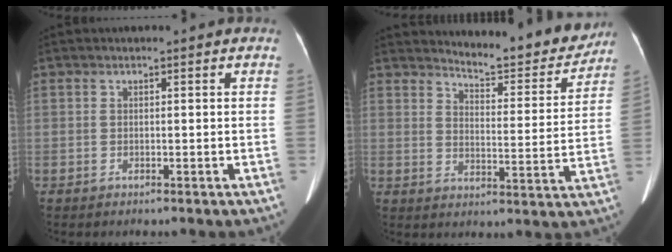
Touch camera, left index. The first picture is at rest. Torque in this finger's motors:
{"motor_torque": [-0.04, -0.22, -0.01, 0.02]}